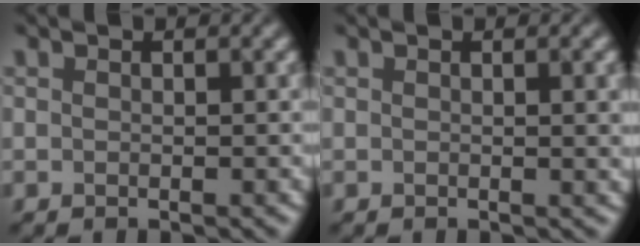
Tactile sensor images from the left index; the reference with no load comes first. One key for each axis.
{"total": 2.4, "fx": 0.4, "fy": 0.7, "fz": 2.3, "tx": -0.019, "ty": 0.003, "tz": 0.003}